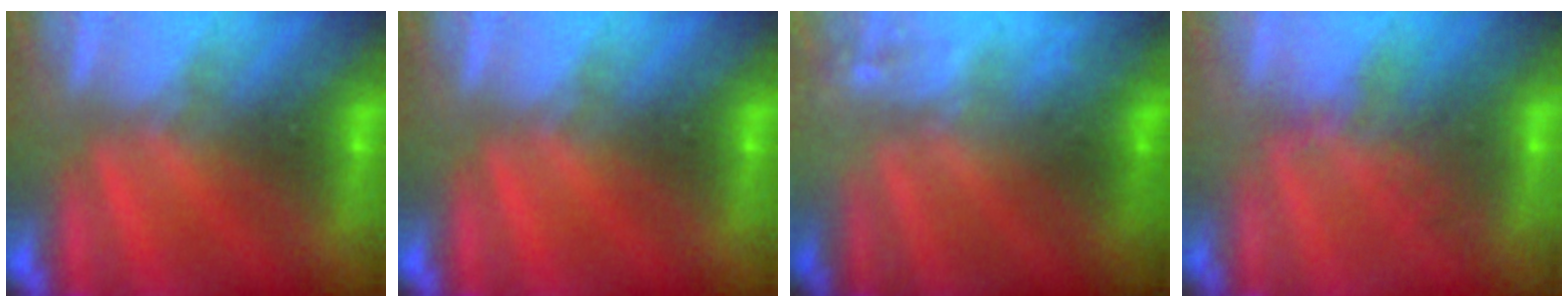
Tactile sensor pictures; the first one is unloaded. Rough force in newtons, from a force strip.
{"total": 0.0}
{"total": 2.2}
{"total": 2.4}